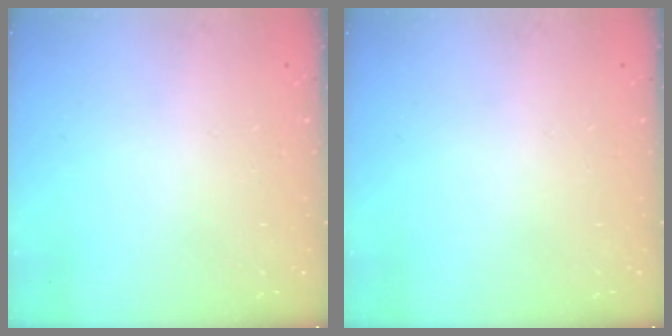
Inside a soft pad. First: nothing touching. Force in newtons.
{"total": 0.0}